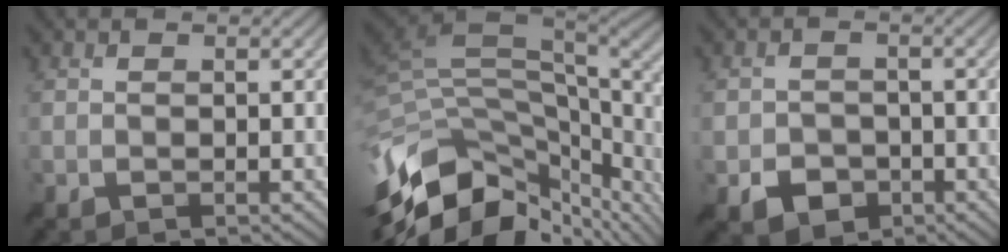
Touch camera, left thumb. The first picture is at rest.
{"total": 14.1, "force": [-4.3, 7.7, 11.1], "torque": [-0.255, -0.021, -0.065]}
{"total": 3.8, "force": [-1.6, 3.1, 1.6], "torque": [-0.030, -0.005, -0.029]}